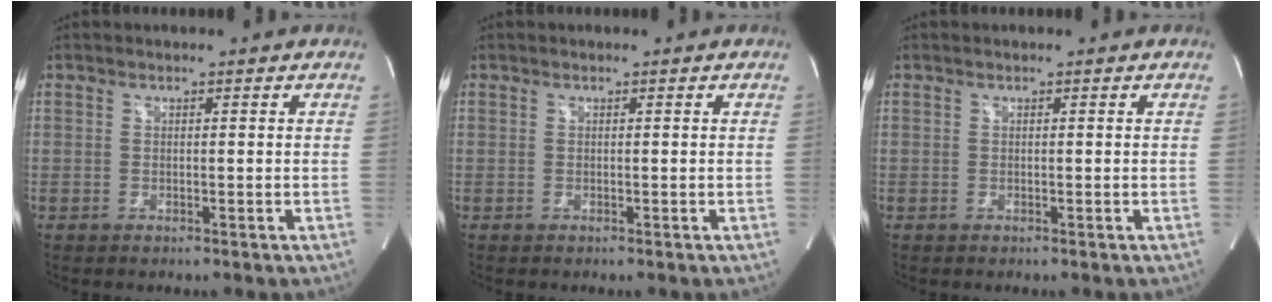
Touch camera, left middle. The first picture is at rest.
{"total": 0.0}
{"total": 0.0}